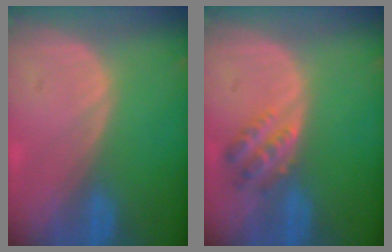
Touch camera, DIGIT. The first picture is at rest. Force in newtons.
{"total": 4.4, "press": 3.9, "slide": 2.0}